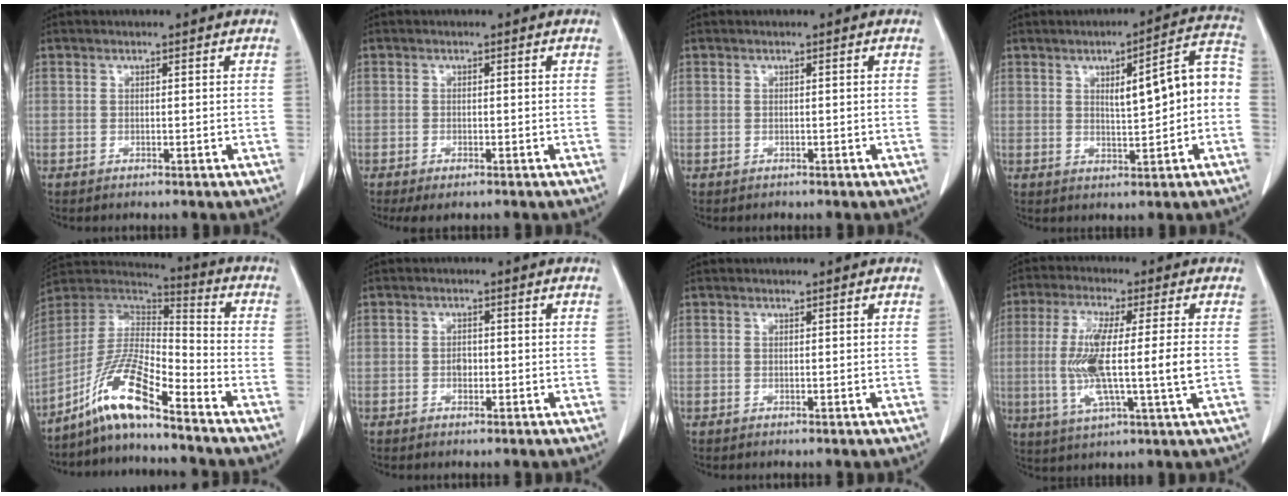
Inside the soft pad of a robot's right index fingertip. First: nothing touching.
{"total": 2.4, "force": [-1.5, 0.9, 1.6], "torque": [-0.022, -0.005, -0.019]}
{"total": 0.0}
{"total": 9.8, "force": [0.1, 2.0, 9.6], "torque": [-0.121, 0.034, 0.003]}
{"total": 12.0, "force": [-8.7, 0.8, 8.2], "torque": [-0.161, 0.012, -0.167]}
{"total": 1.5, "force": [-0.4, 1.0, 1.1], "torque": [-0.016, 0.004, -0.005]}
{"total": 0.0}
{"total": 12.5, "force": [-0.6, 0.6, 12.5], "torque": [-0.250, -0.009, -0.014]}